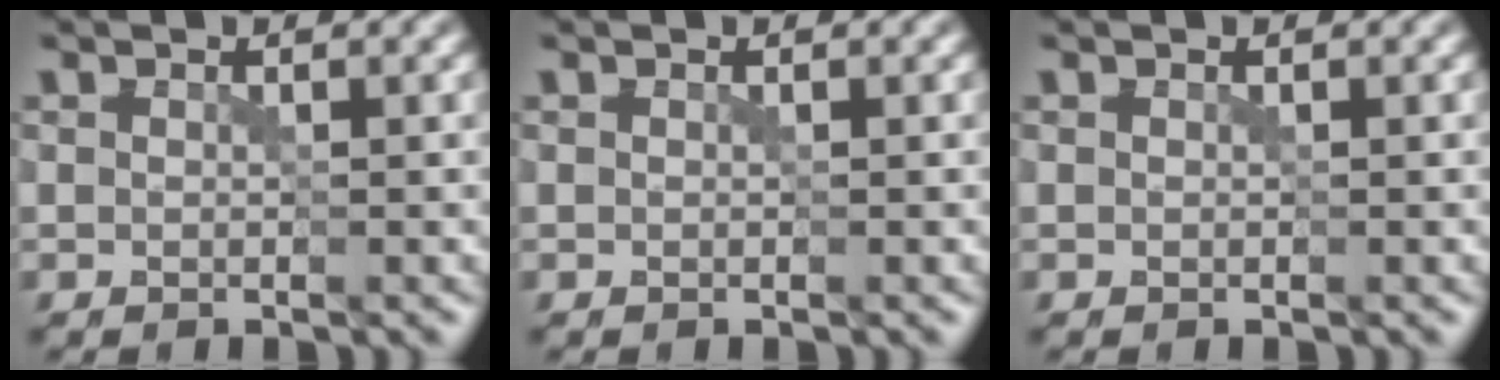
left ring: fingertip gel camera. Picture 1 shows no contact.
{"total": 0.0}
{"total": 0.0}